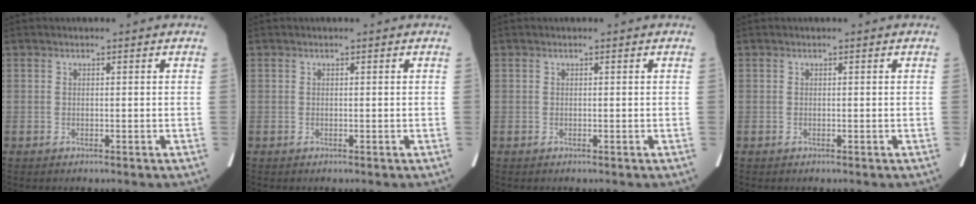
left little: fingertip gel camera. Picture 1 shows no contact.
{"total": 0.0}
{"total": 0.0}
{"total": 0.0}